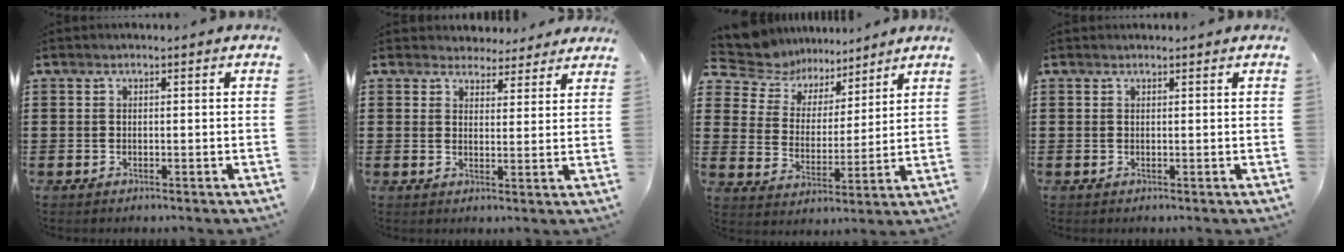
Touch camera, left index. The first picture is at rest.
{"total": 3.6, "force": [3.3, 1.3, 0.1], "torque": [-0.016, -0.007, 0.063]}
{"total": 7.0, "force": [6.1, 3.2, 0.4], "torque": [-0.052, -0.033, 0.111]}
{"total": 0.0}